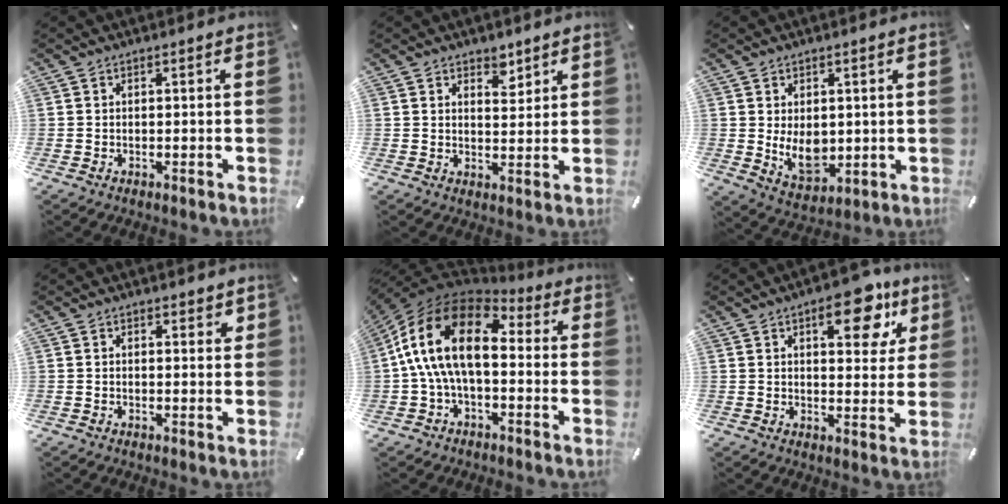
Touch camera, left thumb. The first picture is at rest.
{"total": 4.0, "force": [3.1, 2.4, 1.0], "torque": [0.004, -0.019, 0.050]}
{"total": 8.3, "force": [0.5, 6.2, 5.5], "torque": [-0.087, -0.008, 0.013]}
{"total": 1.5, "force": [1.0, 0.9, 0.7], "torque": [0.001, -0.004, 0.015]}
{"total": 17.6, "force": [1.4, 10.0, 14.5], "torque": [-0.309, 0.010, 0.019]}
{"total": 13.5, "force": [7.0, 6.5, 9.6], "torque": [-0.101, -0.035, 0.108]}